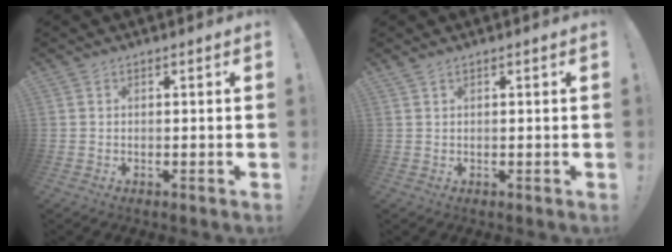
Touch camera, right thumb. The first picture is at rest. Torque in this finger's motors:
{"motor_torque": [-0.03, 0.94, 0.51, -0.02, 0.01]}